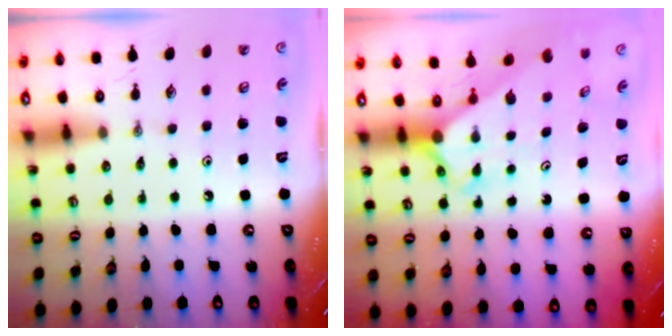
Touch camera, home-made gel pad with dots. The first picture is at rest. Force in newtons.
{"total": 2.7, "press": 2.7, "slide": 0.2}